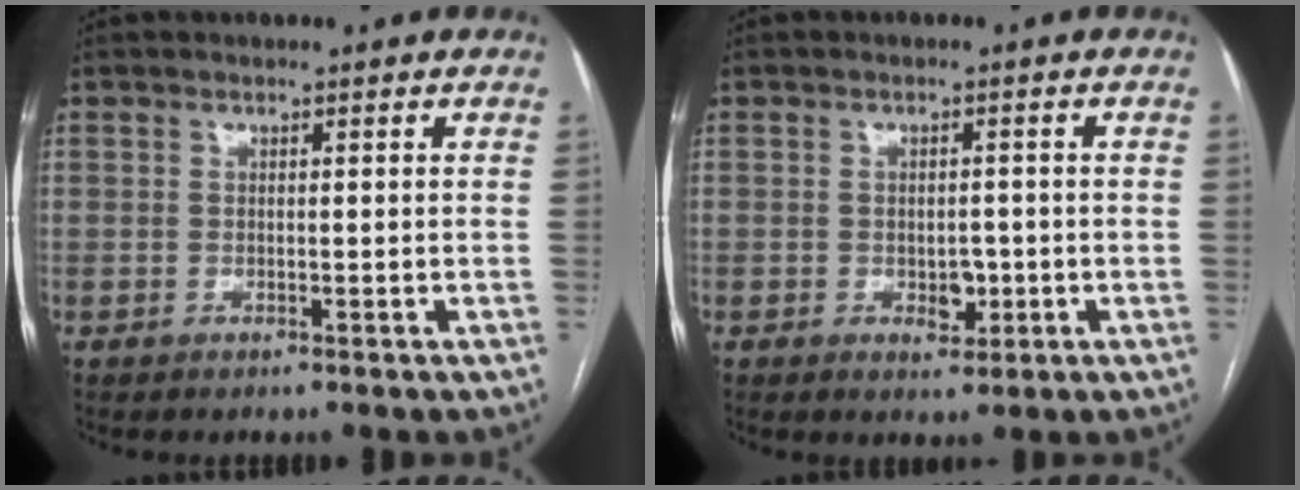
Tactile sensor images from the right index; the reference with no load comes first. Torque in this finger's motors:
{"motor_torque": [0.36, 0.20, 0.09, 0.03]}